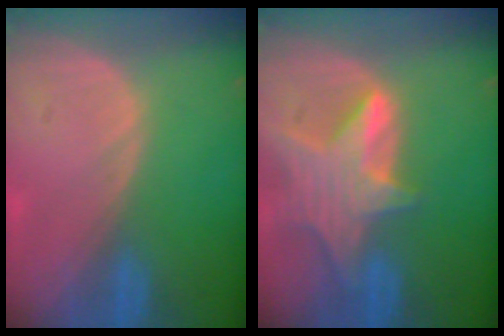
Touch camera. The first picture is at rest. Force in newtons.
{"total": 8.2, "press": 7.3, "slide": 3.7}